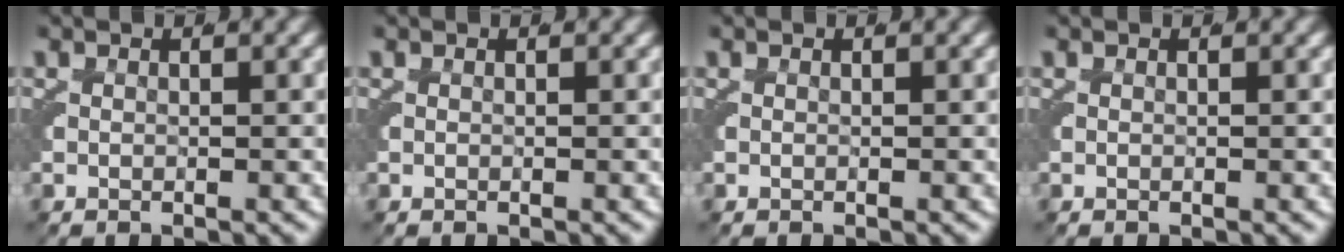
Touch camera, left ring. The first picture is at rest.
{"total": 0.0}
{"total": 0.0}
{"total": 0.0}